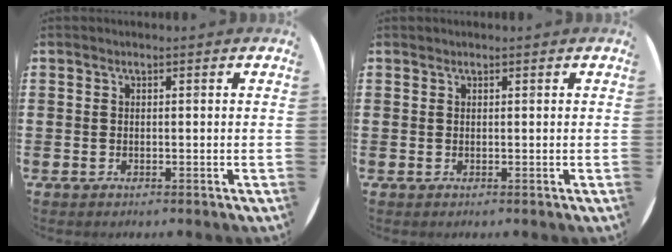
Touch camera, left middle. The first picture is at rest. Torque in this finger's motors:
{"motor_torque": [-0.16, 0.02, -0.03, 0.01]}